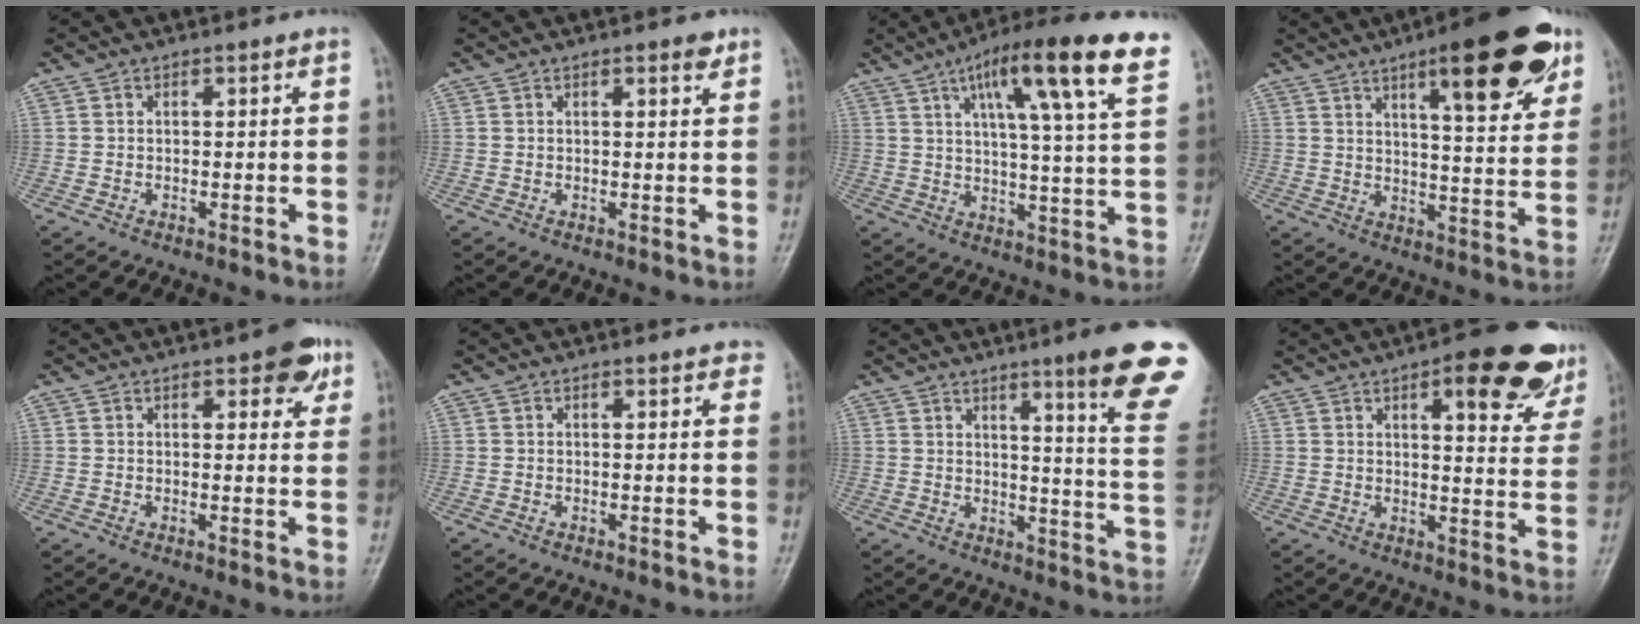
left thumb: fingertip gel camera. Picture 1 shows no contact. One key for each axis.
{"total": 1.9, "fx": 1.2, "fy": 0.5, "fz": 1.4, "tx": -0.017, "ty": -0.006, "tz": 0.015}
{"total": 18.3, "fx": 9.7, "fy": 2.6, "fz": 15.3, "tx": -0.219, "ty": -0.023, "tz": 0.141}
{"total": 19.2, "fx": 10.6, "fy": 5.0, "fz": 15.2, "tx": -0.177, "ty": -0.041, "tz": 0.148}
{"total": 6.0, "fx": 3.2, "fy": 2.5, "fz": 4.5, "tx": -0.035, "ty": -0.011, "tz": 0.032}
{"total": 2.6, "fx": 2.0, "fy": 1.0, "fz": 1.3, "tx": 0.003, "ty": 0.000, "tz": 0.015}
{"total": 16.8, "fx": 10.4, "fy": 0.8, "fz": 13.1, "tx": -0.143, "ty": -0.062, "tz": 0.125}
{"total": 16.2, "fx": 9.7, "fy": 5.3, "fz": 11.9, "tx": -0.107, "ty": -0.045, "tz": 0.114}